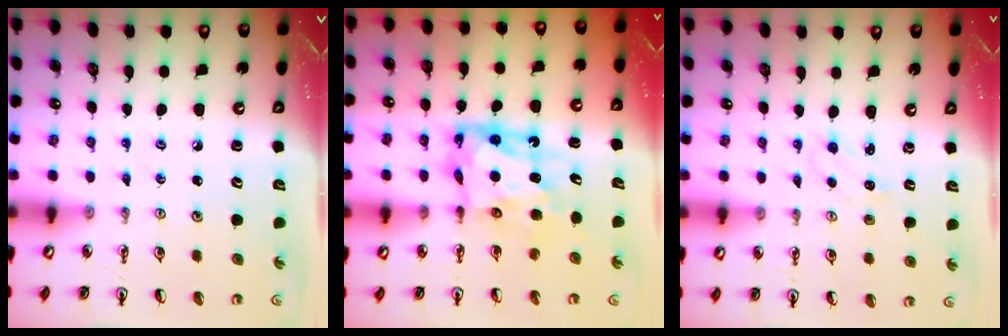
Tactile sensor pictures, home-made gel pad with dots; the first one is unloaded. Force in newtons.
{"total": 9.1, "press": 9.1, "slide": 0.8}
{"total": 1.5, "press": 1.4, "slide": 0.3}